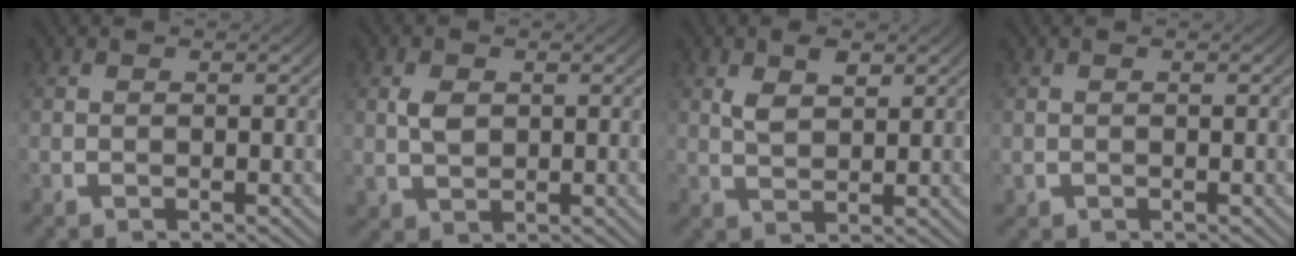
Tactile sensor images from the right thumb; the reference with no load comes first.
{"total": 2.5, "force": [0.5, 1.9, 1.6], "torque": [-0.031, -0.008, 0.020]}
{"total": 2.4, "force": [1.5, 0.9, 1.6], "torque": [-0.029, -0.001, 0.037]}
{"total": 0.8, "force": [-0.1, 0.8, 0.1], "torque": [-0.005, -0.005, 0.004]}